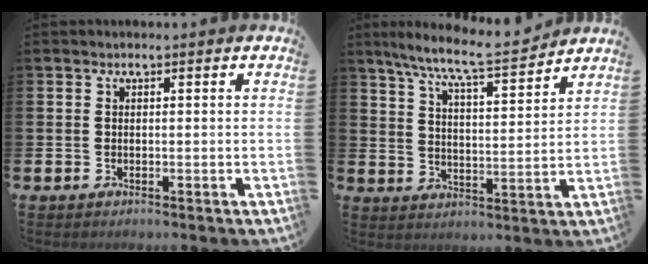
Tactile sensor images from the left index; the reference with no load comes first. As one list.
[{"total": 8.5, "force": [7.6, 0.7, 3.7], "torque": [-0.094, -0.048, 0.132]}]